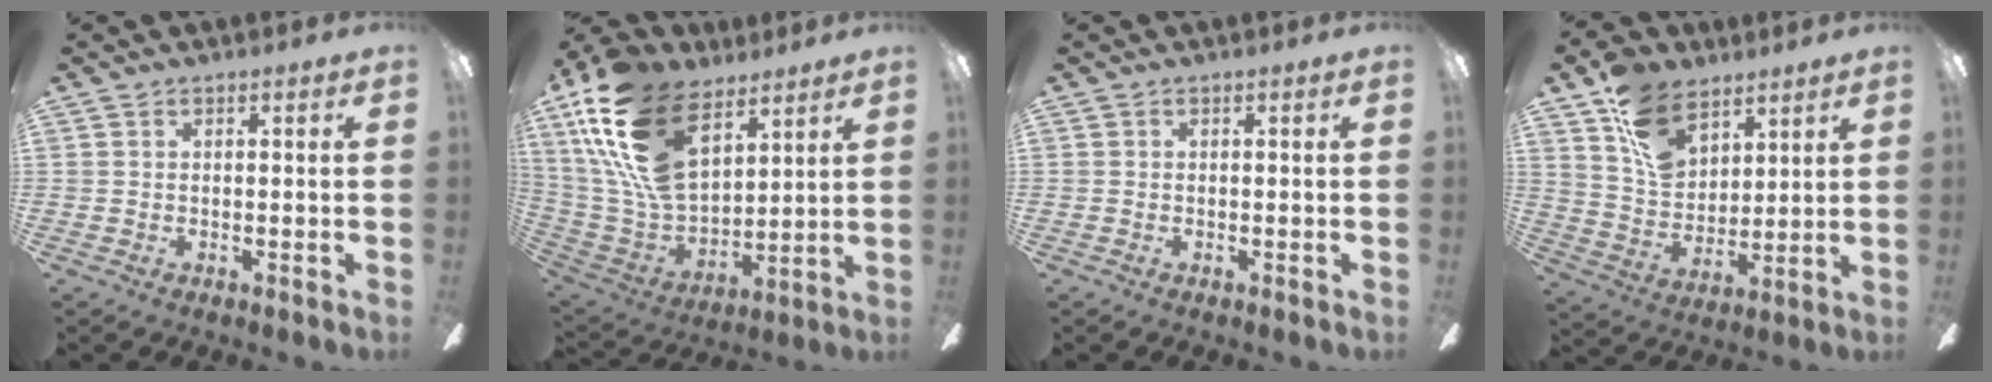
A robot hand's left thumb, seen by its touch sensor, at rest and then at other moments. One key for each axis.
{"total": 24.0, "fx": 12.9, "fy": 12.9, "fz": 15.6, "tx": -0.350, "ty": -0.053, "tz": 0.237}
{"total": 0.0}
{"total": 14.0, "fx": 8.8, "fy": 8.9, "fz": 6.2, "tx": -0.122, "ty": -0.033, "tz": 0.174}